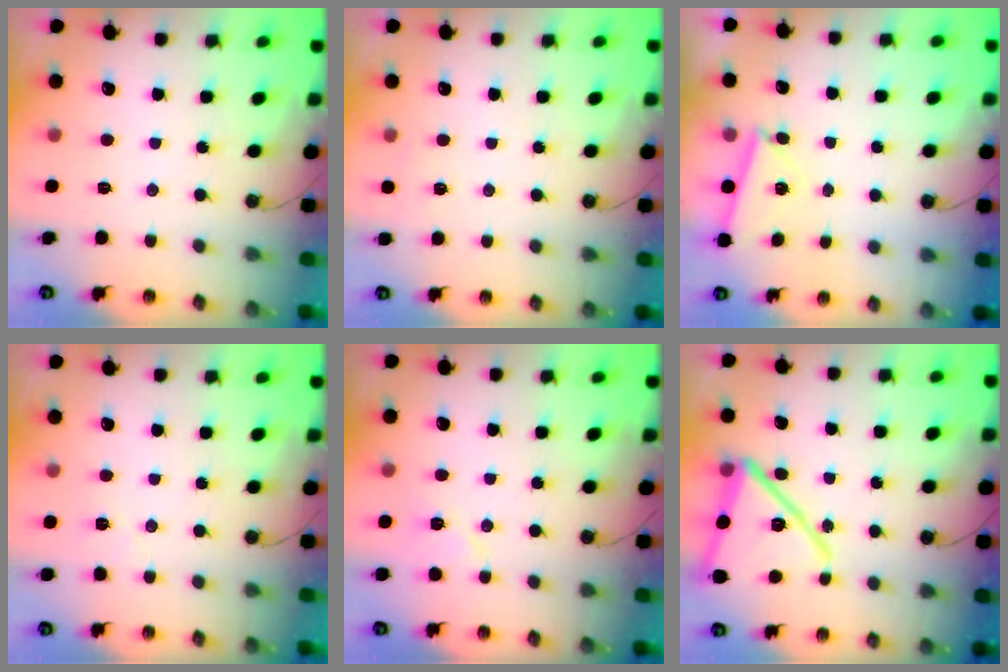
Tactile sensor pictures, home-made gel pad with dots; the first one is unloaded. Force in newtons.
{"total": 2.2, "press": 2.1, "slide": 0.2}
{"total": 2.7, "press": 2.0, "slide": 1.7}
{"total": 3.6, "press": 3.5, "slide": 0.9}
{"total": 7.2, "press": 7.2, "slide": 0.6}
{"total": 20.3, "press": 20.3, "slide": 1.1}